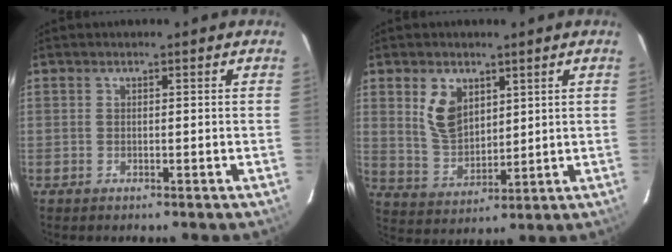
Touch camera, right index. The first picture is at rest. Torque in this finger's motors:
{"motor_torque": [0.23, 0.12, 0.27, 0.08]}